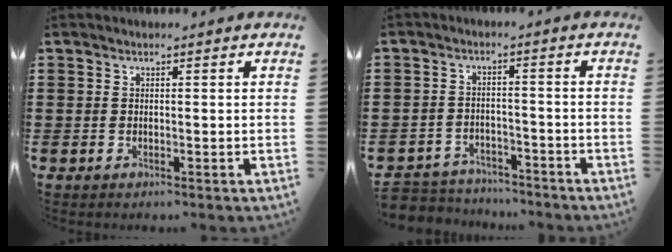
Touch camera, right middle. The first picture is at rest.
{"total": 4.2, "force": [-4.1, 0.9, -0.2], "torque": [-0.011, 0.001, -0.089]}